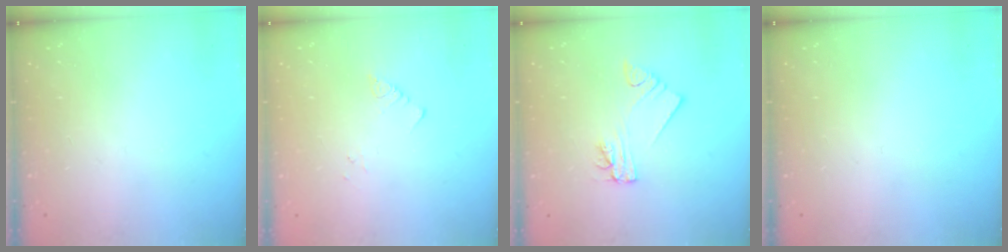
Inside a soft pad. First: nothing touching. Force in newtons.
{"total": 1.9, "press": 1.9, "slide": 0.2}
{"total": 2.2, "press": 2.2, "slide": 0.1}
{"total": 0.0}